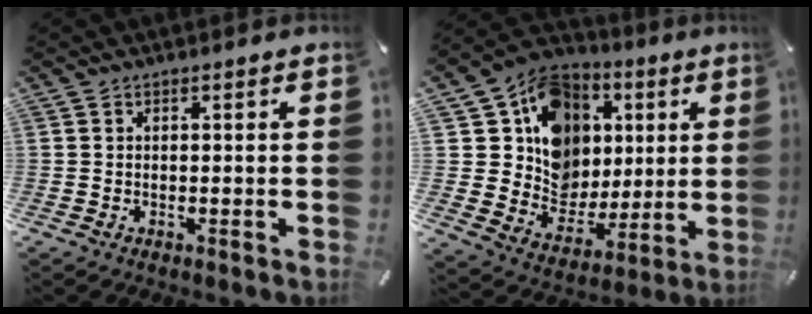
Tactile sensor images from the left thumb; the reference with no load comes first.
{"total": 14.9, "force": [3.8, 13.6, 4.9], "torque": [-0.074, -0.033, 0.088]}